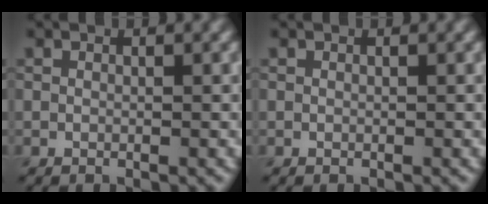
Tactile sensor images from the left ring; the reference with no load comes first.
{"total": 0.0}